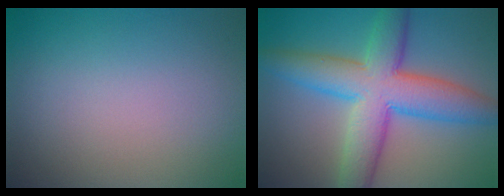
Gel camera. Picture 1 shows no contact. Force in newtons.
{"total": 9.0, "press": 9.0, "slide": 0.1}